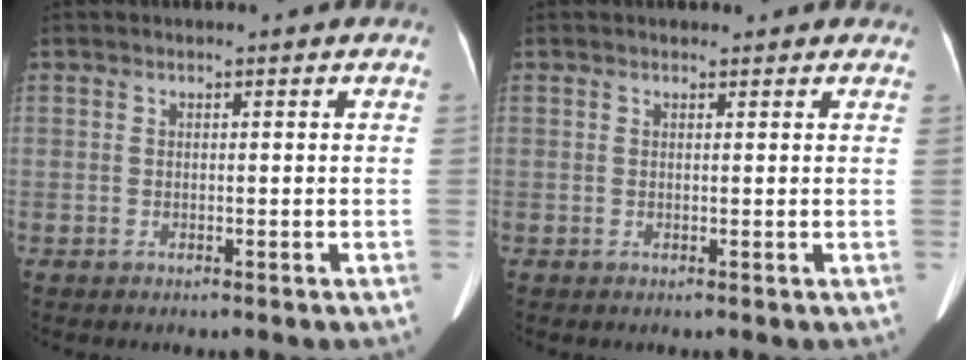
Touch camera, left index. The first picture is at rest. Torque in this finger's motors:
{"motor_torque": [0.48, -1.08, -0.15, -0.02]}